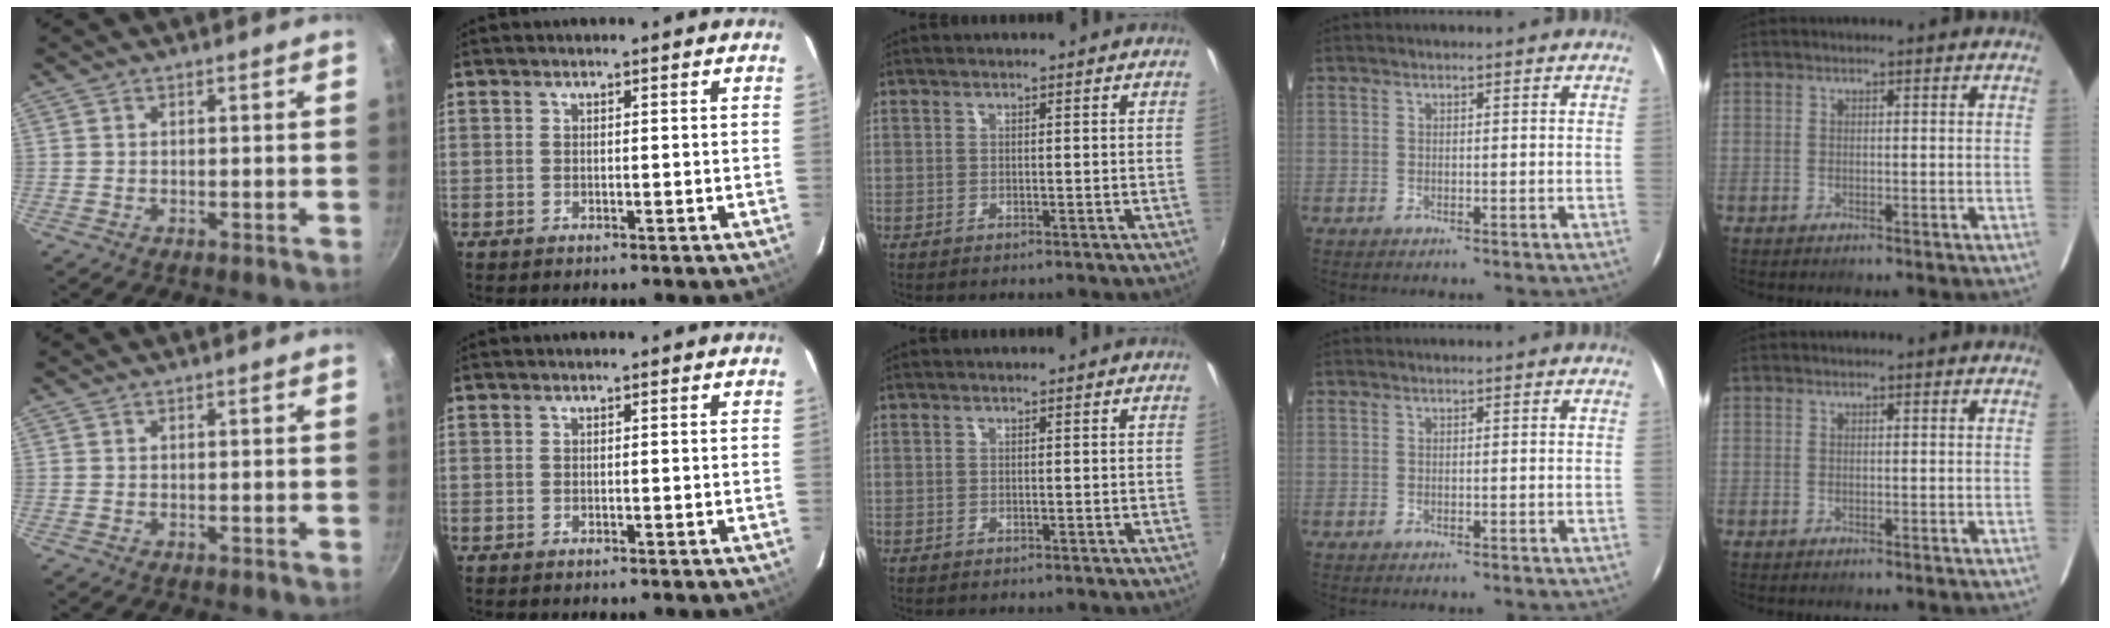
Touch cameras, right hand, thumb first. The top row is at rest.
{}